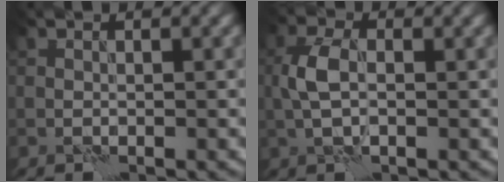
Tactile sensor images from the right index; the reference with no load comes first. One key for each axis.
{"total": 3.3, "fx": 0.0, "fy": 1.9, "fz": 2.8, "tx": -0.063, "ty": 0.005, "tz": -0.004}